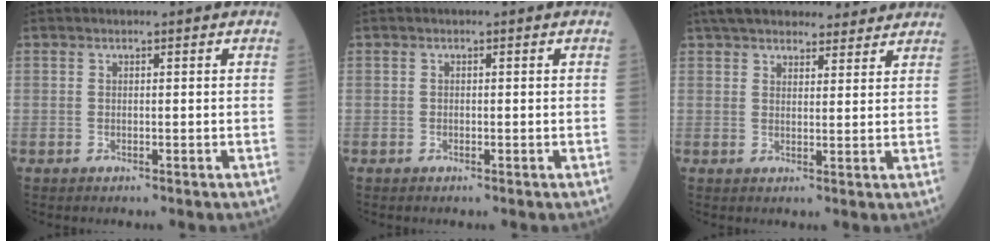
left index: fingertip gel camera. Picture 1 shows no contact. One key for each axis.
{"total": 0.0}
{"total": 15.1, "fx": 13.1, "fy": 4.4, "fz": 5.9, "tx": -0.082, "ty": 0.037, "tz": 0.187}